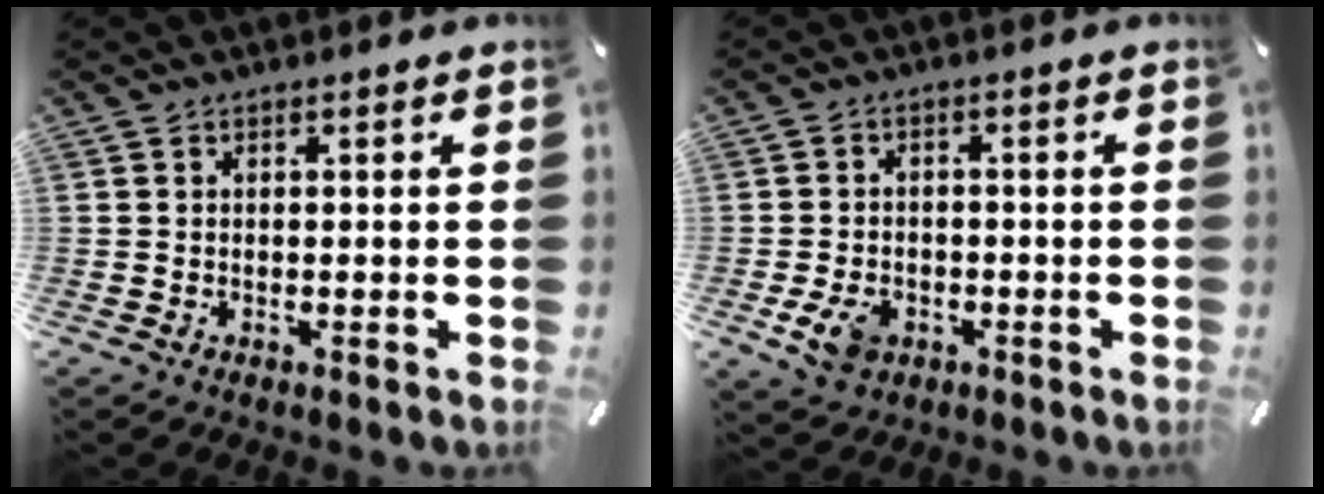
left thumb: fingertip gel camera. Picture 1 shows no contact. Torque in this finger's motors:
{"motor_torque": [0.46, 1.86, 0.10, -0.09, 0.25]}